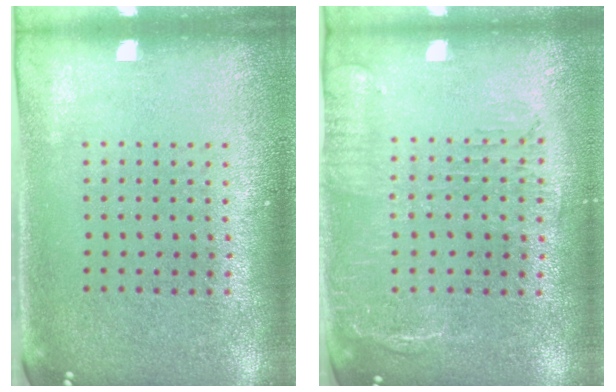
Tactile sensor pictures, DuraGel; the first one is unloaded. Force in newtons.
{"total": 1.8, "press": 1.5, "slide": 1.1}